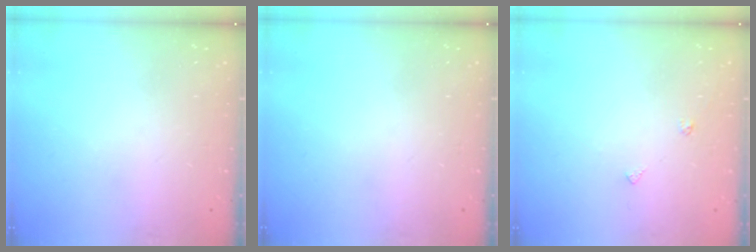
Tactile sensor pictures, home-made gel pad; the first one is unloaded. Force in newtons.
{"total": 0.0}
{"total": 4.4, "press": 4.3, "slide": 1.0}